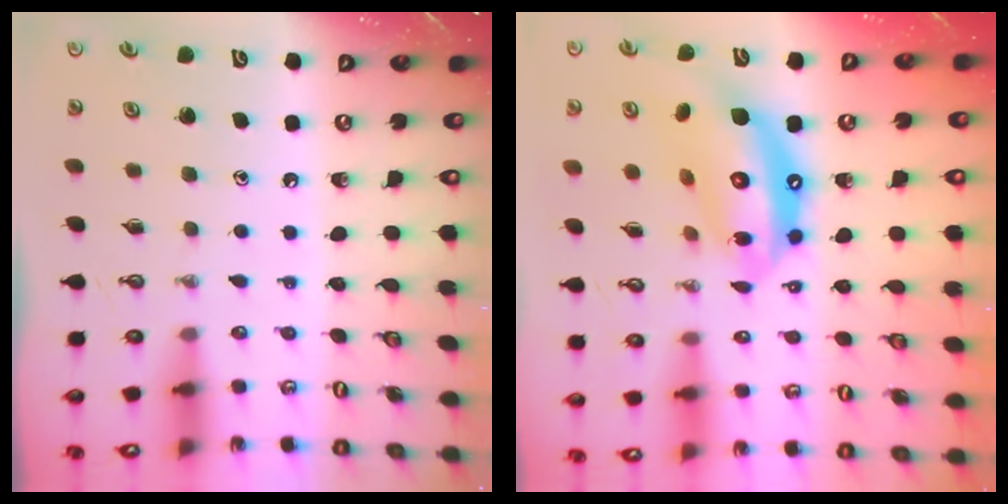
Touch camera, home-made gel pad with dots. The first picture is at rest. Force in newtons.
{"total": 17.2, "press": 17.1, "slide": 1.8}